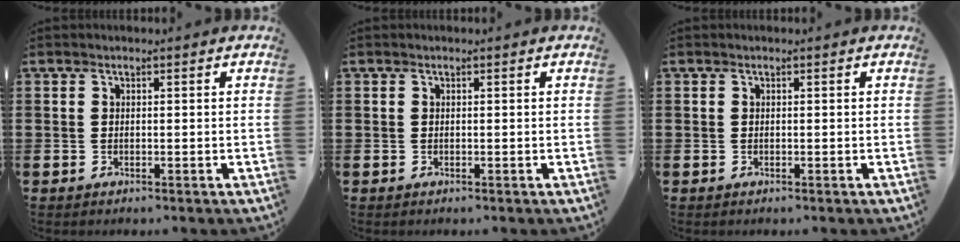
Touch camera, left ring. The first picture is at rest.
{"total": 0.0}
{"total": 0.0}